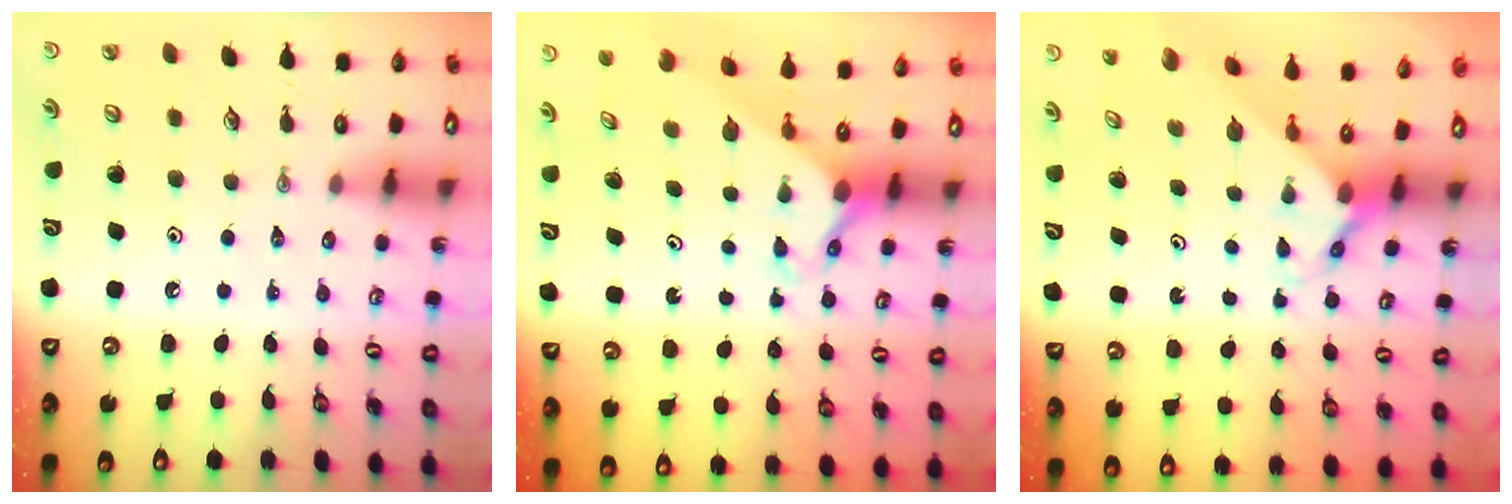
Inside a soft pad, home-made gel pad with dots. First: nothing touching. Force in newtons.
{"total": 2.5, "press": 2.5, "slide": 0.2}
{"total": 3.6, "press": 3.6, "slide": 0.3}